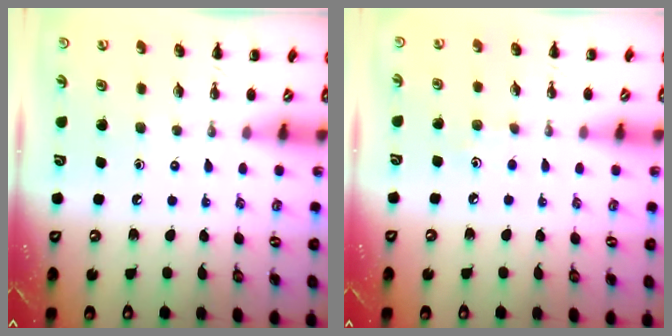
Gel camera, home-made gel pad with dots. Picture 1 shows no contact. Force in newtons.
{"total": 3.9, "press": 3.7, "slide": 1.3}